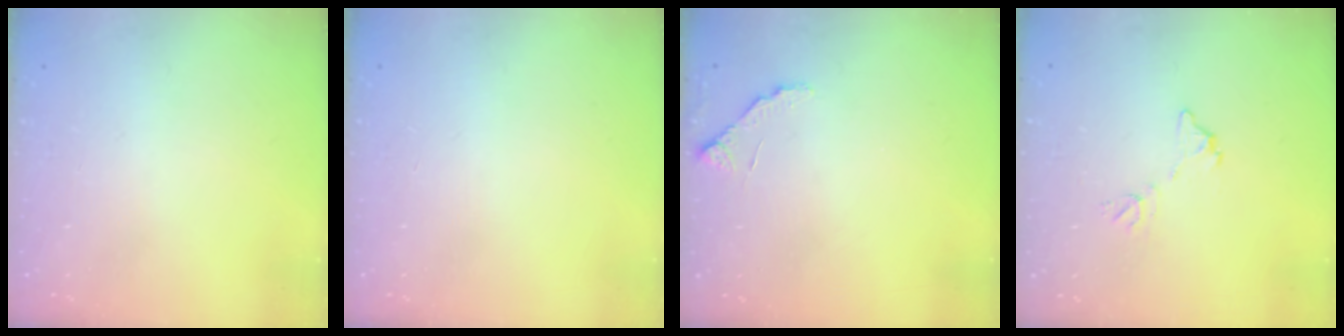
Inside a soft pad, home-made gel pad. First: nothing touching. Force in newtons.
{"total": 0.0}
{"total": 5.9, "press": 5.9, "slide": 0.6}
{"total": 6.2, "press": 6.2, "slide": 0.3}